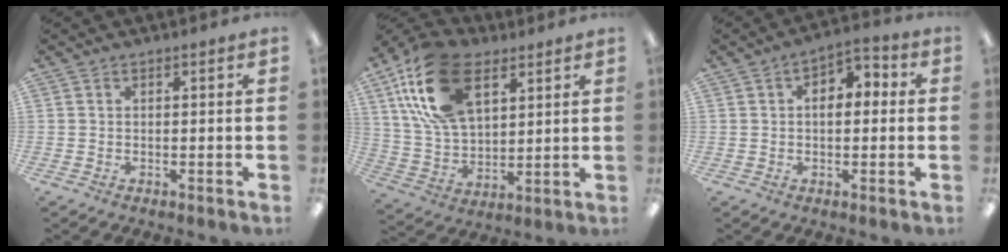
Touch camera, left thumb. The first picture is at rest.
{"total": 21.5, "force": [10.1, 12.8, 14.0], "torque": [-0.300, -0.016, 0.180]}
{"total": 5.3, "force": [0.4, 3.8, 3.7], "torque": [-0.047, 0.007, 0.003]}